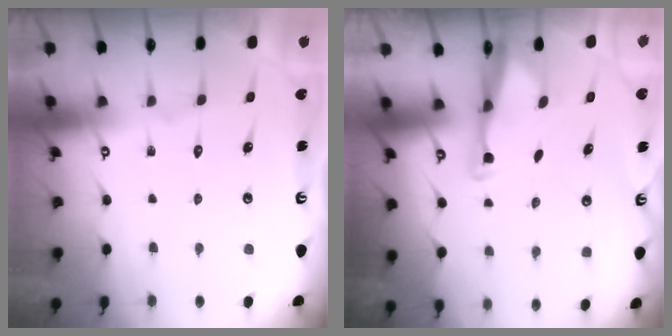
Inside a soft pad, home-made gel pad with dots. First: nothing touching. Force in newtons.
{"total": 2.9, "press": 2.8, "slide": 0.7}